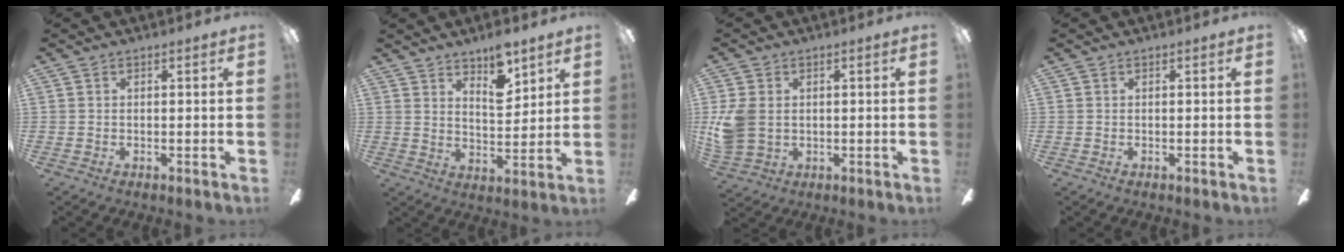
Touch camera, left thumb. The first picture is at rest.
{"total": 8.3, "force": [6.3, 3.2, 4.3], "torque": [-0.052, -0.035, 0.106]}
{"total": 7.6, "force": [0.9, 5.8, 4.8], "torque": [-0.113, 0.010, 0.022]}
{"total": 0.0}